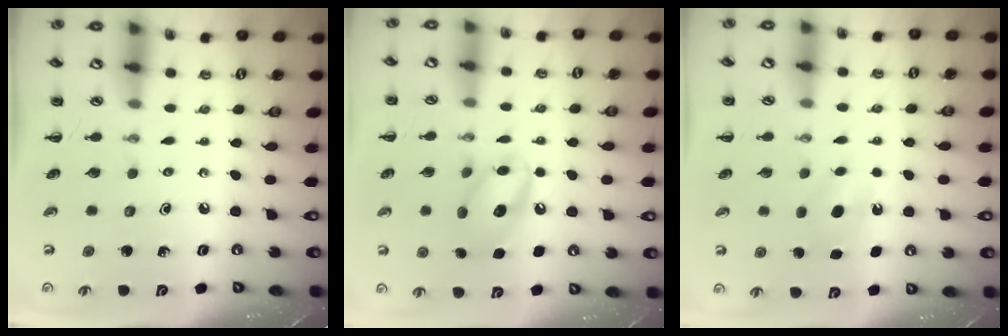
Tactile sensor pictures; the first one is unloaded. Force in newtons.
{"total": 12.8, "press": 12.8, "slide": 1.2}
{"total": 4.9, "press": 4.8, "slide": 1.2}